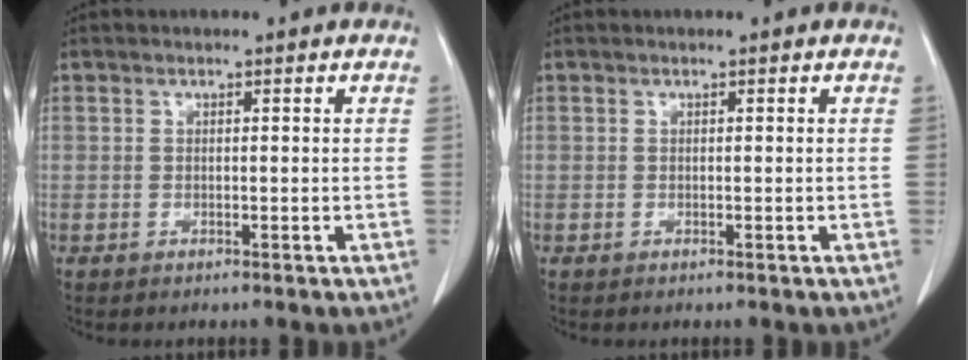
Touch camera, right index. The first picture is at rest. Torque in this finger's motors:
{"motor_torque": [0.00, 0.00, 0.00, 0.00]}